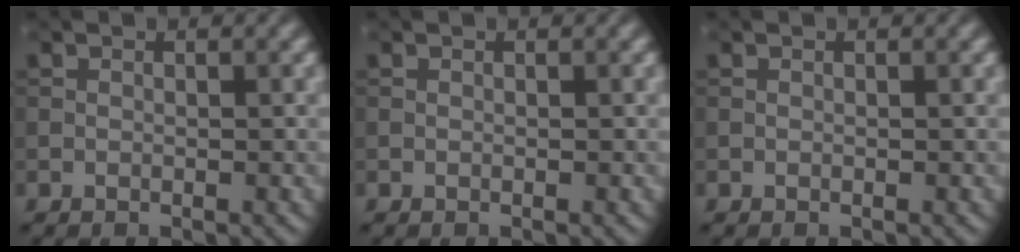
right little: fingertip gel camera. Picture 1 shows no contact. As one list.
[{"total": 0.0}, {"total": 0.0}]